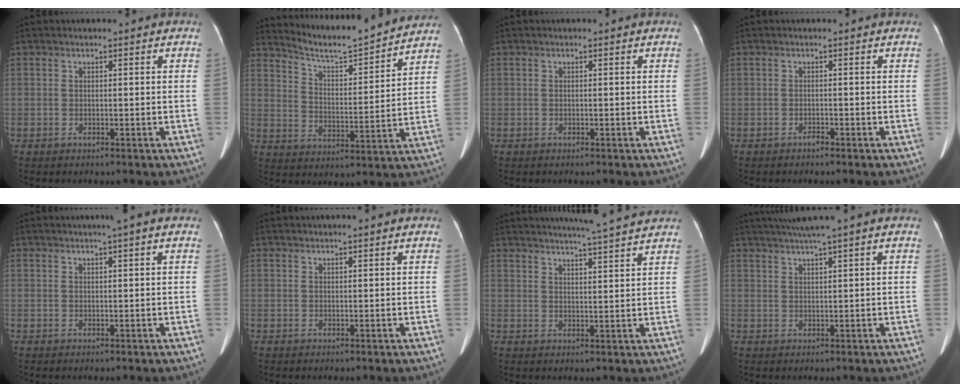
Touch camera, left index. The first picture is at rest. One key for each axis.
{"total": 11.8, "fx": 11.6, "fy": -0.5, "fz": 2.3, "tx": -0.050, "ty": -0.002, "tz": 0.183}
{"total": 0.0}
{"total": 0.6, "fx": -0.6, "fy": 0.1, "fz": 0.2, "tx": -0.004, "ty": -0.001, "tz": -0.009}
{"total": 1.7, "fx": 1.0, "fy": -0.2, "fz": 1.3, "tx": -0.021, "ty": 0.008, "tz": 0.017}
{"total": 1.2, "fx": 1.0, "fy": -0.1, "fz": 0.7, "tx": -0.008, "ty": 0.015, "tz": 0.021}
{"total": 10.2, "fx": 9.4, "fy": -0.8, "fz": 3.8, "tx": -0.064, "ty": 0.009, "tz": 0.122}
{"total": 5.1, "fx": 3.9, "fy": -1.2, "fz": 3.1, "tx": -0.055, "ty": 0.018, "tz": 0.071}